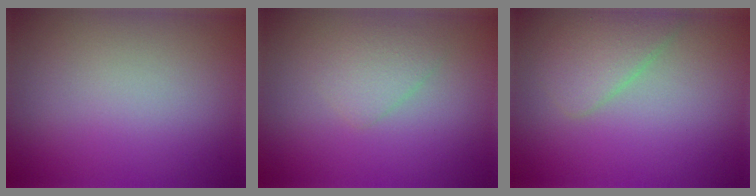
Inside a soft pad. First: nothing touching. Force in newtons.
{"total": 1.7, "press": 1.7, "slide": 0.0}
{"total": 2.6, "press": 2.6, "slide": 0.1}